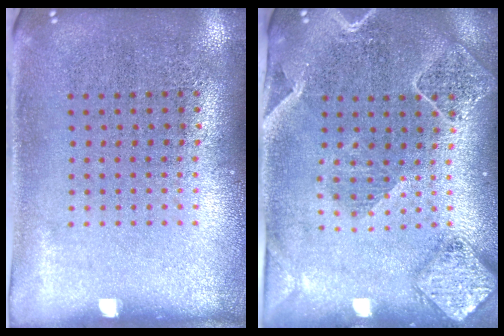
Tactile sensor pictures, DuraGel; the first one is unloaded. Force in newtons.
{"total": 2.3, "press": 2.1, "slide": 0.9}